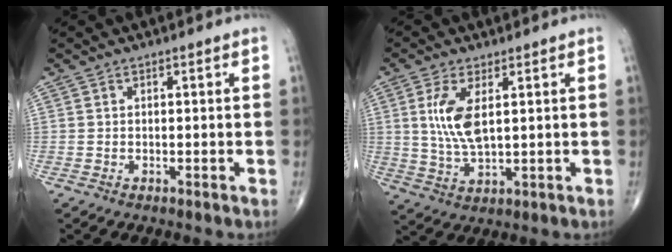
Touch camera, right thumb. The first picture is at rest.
{"total": 8.1, "force": [1.9, 3.4, 7.1], "torque": [-0.148, -0.012, 0.043]}